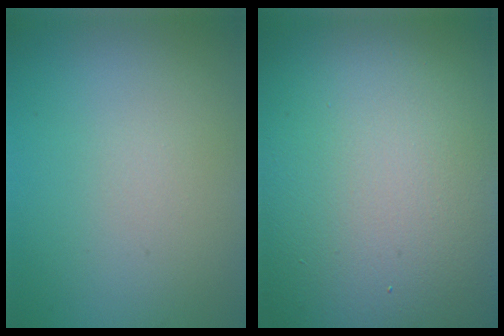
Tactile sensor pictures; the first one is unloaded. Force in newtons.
{"total": 23.0, "press": 23.0, "slide": 1.7}